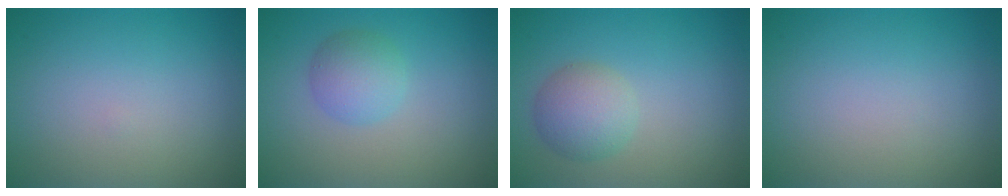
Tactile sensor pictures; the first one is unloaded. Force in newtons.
{"total": 2.8, "press": 2.8, "slide": 0.1}
{"total": 3.4, "press": 3.4, "slide": 0.0}
{"total": 0.0}